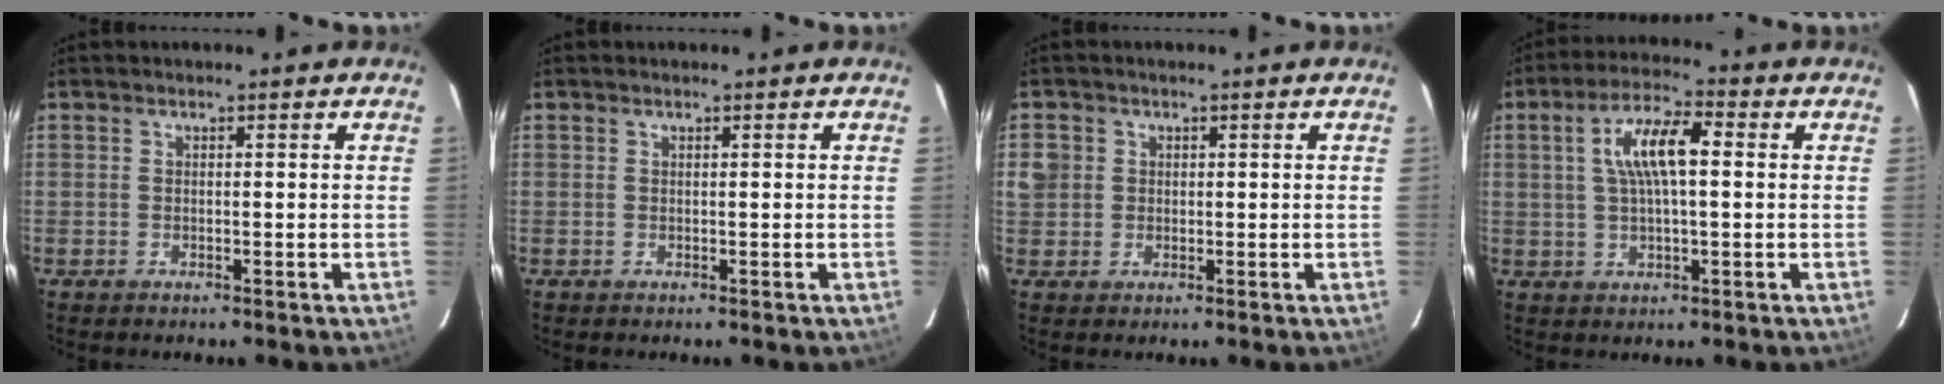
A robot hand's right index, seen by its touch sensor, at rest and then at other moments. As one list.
[{"total": 0.0}, {"total": 3.8, "force": [0.2, 3.7, 1.0], "torque": [-0.017, 0.010, 0.005]}, {"total": 8.9, "force": [1.5, 2.6, 8.4], "torque": [-0.158, 0.017, 0.029]}]